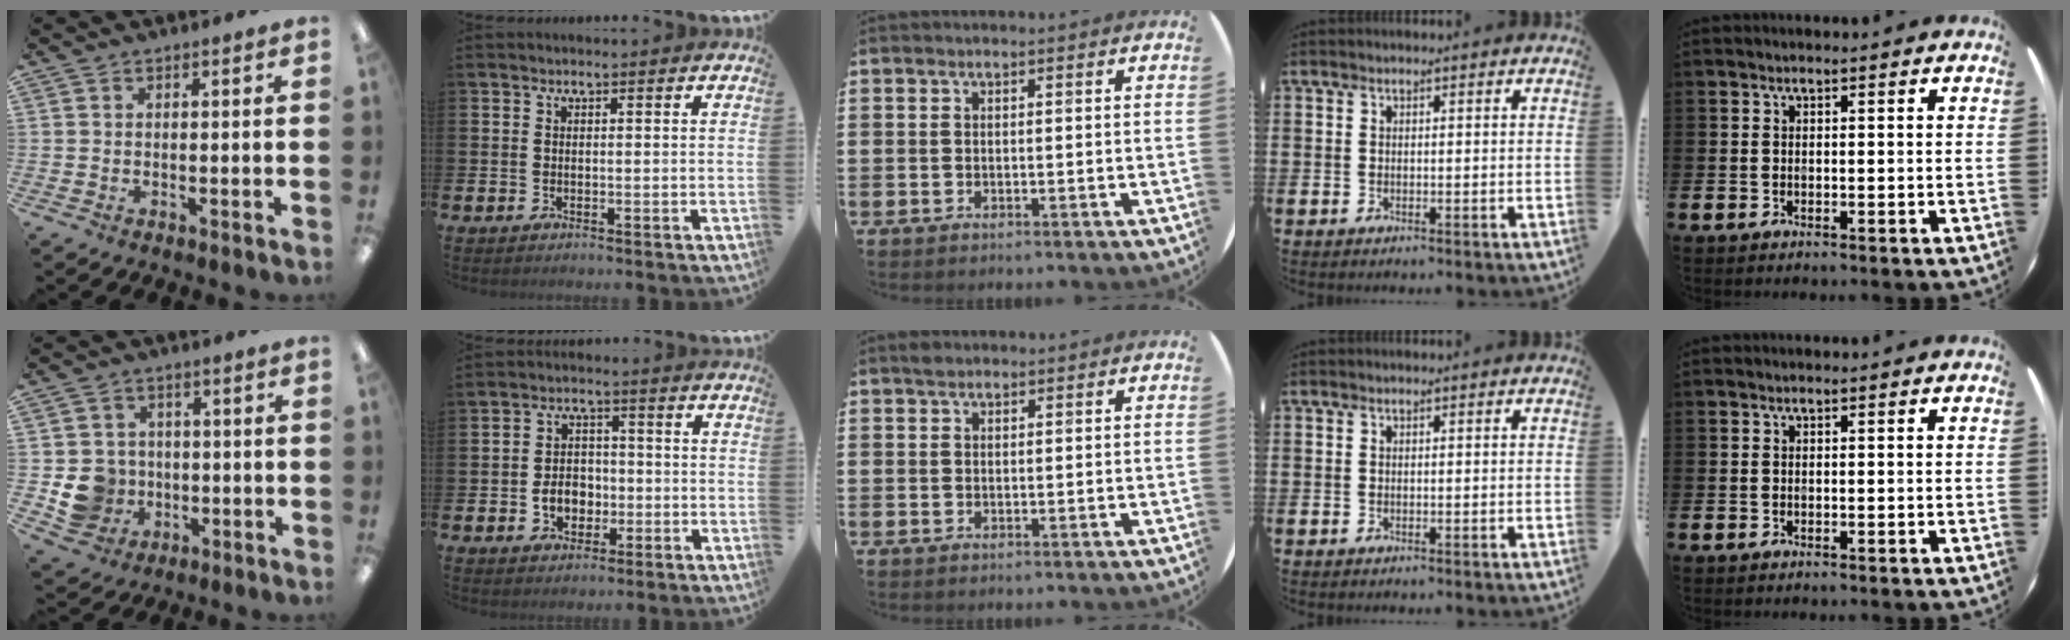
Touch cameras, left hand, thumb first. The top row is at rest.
{"thumb": {"total": 8.6, "force": [-1.4, 8.2, 2.3], "torque": [-0.059, 0.013, -0.014]}, "index": {"total": 4.5, "force": [-1.2, 3.6, 2.5], "torque": [-0.036, 0.001, -0.031]}, "middle": {"total": 0.9, "force": [0.8, 0.4, 0.1], "torque": [0.003, -0.001, 0.013]}}